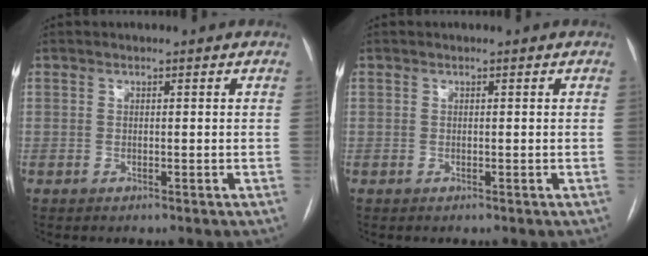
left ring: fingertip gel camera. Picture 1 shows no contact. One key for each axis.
{"total": 0.0}